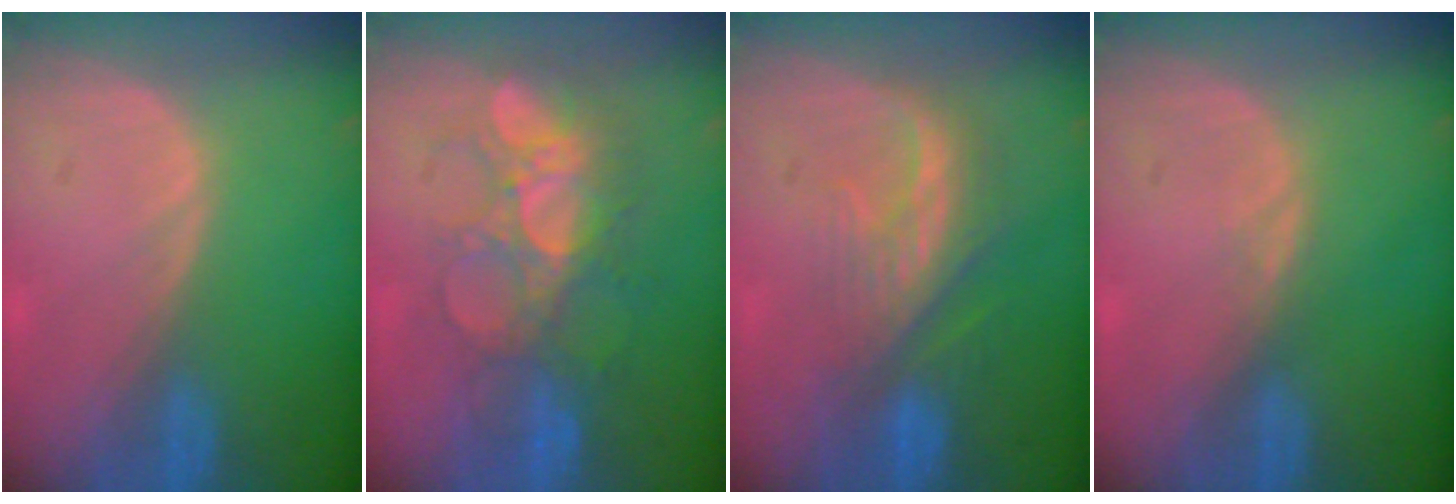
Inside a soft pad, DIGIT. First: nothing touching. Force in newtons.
{"total": 8.5, "press": 8.3, "slide": 1.8}
{"total": 7.9, "press": 7.1, "slide": 3.5}
{"total": 0.5, "press": 0.5, "slide": 0.1}